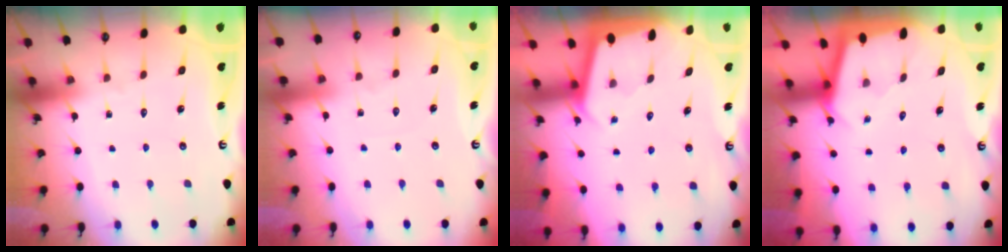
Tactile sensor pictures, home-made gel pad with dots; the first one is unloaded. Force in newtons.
{"total": 1.7, "press": 1.6, "slide": 0.3}
{"total": 1.9, "press": 1.9, "slide": 0.0}
{"total": 2.0, "press": 2.0, "slide": 0.2}